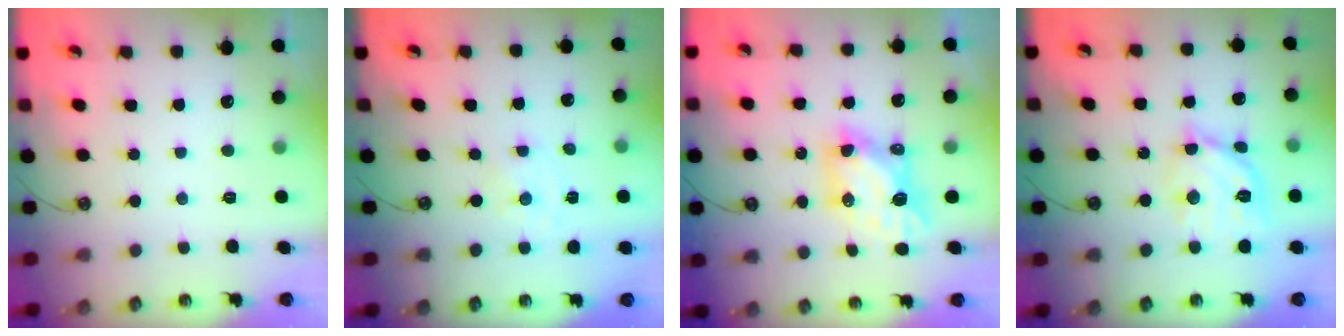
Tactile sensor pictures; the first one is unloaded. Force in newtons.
{"total": 0.0}
{"total": 7.2, "press": 7.1, "slide": 0.7}
{"total": 13.4, "press": 13.3, "slide": 1.0}